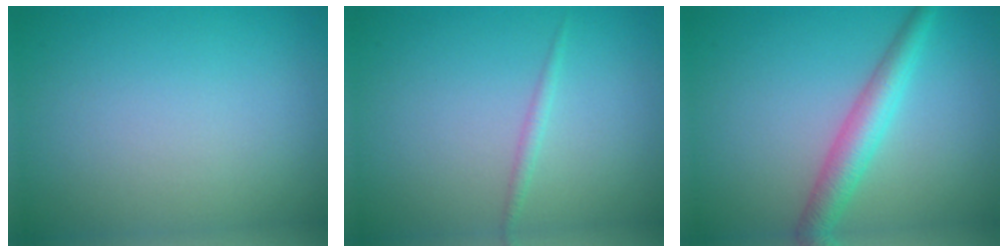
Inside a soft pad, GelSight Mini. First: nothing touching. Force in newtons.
{"total": 0.9, "press": 0.9, "slide": 0.1}
{"total": 3.6, "press": 3.6, "slide": 0.1}